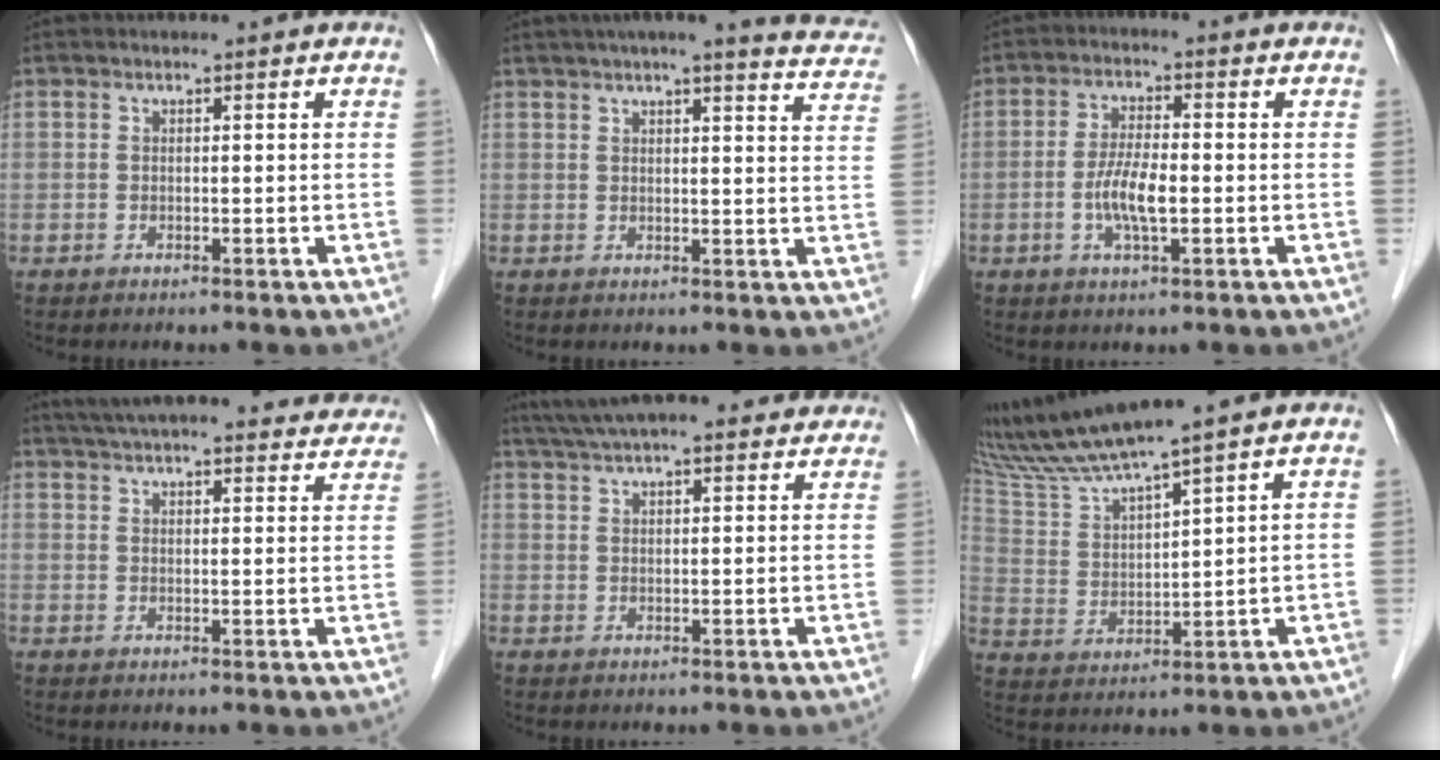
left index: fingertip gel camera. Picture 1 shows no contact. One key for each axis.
{"total": 14.5, "fx": 13.0, "fy": 1.2, "fz": 6.3, "tx": -0.071, "ty": -0.016, "tz": 0.138}
{"total": 5.7, "fx": -1.4, "fy": 1.3, "fz": 5.4, "tx": -0.112, "ty": -0.004, "tz": -0.027}
{"total": 27.4, "fx": 25.2, "fy": 4.8, "fz": 9.8, "tx": -0.159, "ty": -0.015, "tz": 0.314}
{"total": 18.9, "fx": 16.6, "fy": 3.5, "fz": 8.3, "tx": -0.130, "ty": 0.050, "tz": 0.230}
{"total": 10.1, "fx": 9.1, "fy": -1.8, "fz": 3.9, "tx": -0.092, "ty": 0.001, "tz": 0.187}